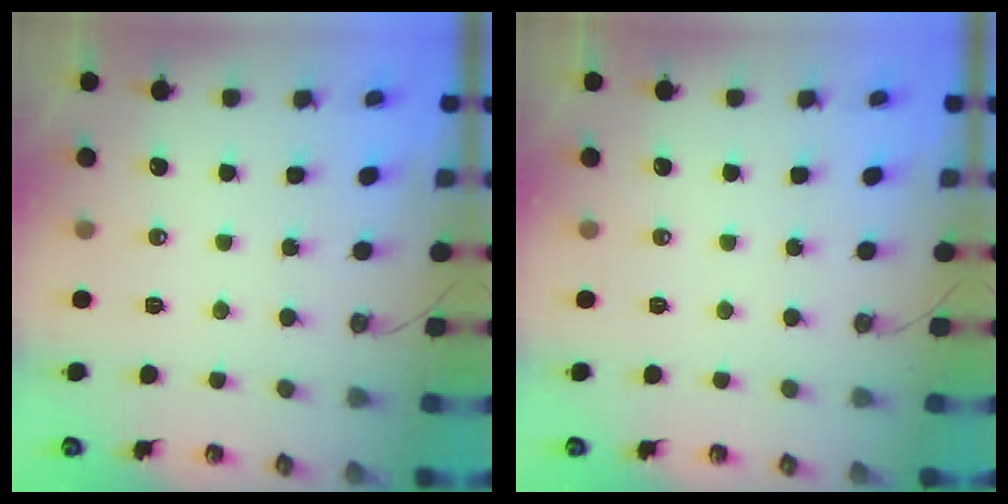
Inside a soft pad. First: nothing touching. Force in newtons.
{"total": 0.0}